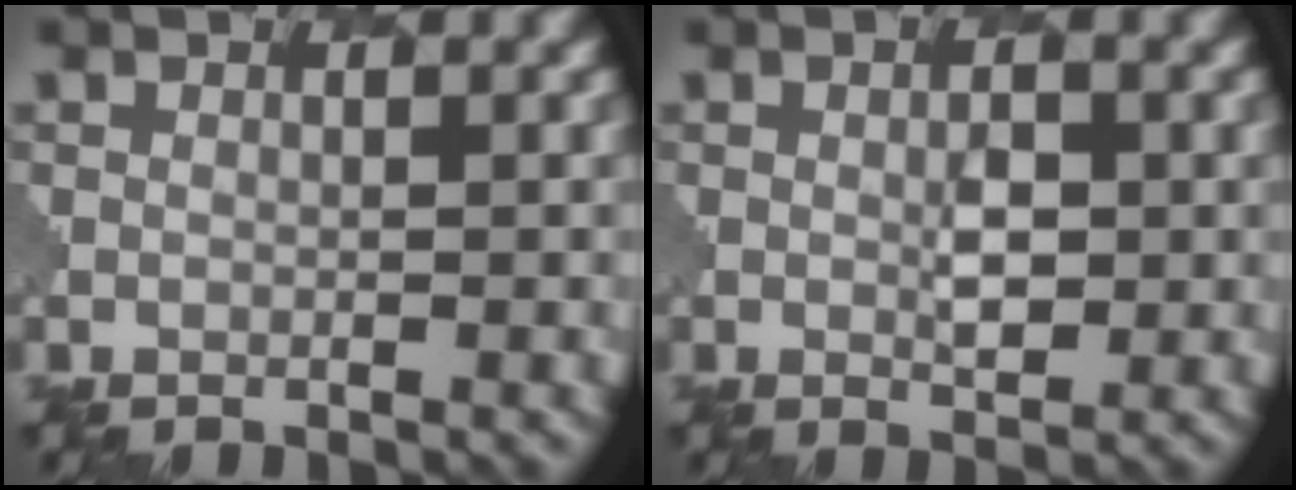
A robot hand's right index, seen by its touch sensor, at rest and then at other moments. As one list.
[{"total": 2.0, "force": [0.2, 1.0, 1.8], "torque": [-0.028, -0.004, 0.006]}]